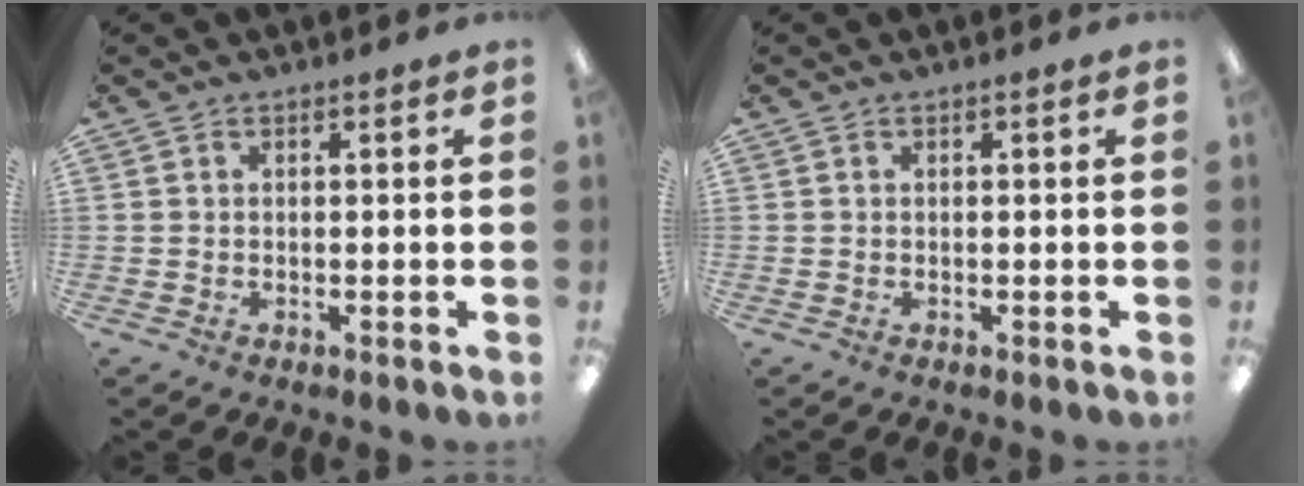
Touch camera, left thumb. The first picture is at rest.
{"total": 0.0}